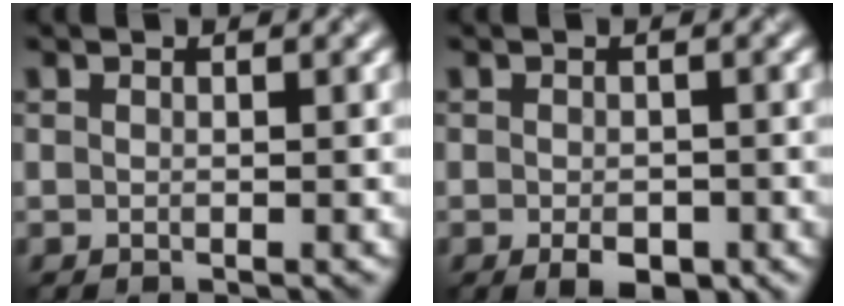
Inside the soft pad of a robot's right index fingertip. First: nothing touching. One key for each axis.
{"total": 2.4, "fx": -1.1, "fy": 1.2, "fz": 1.7, "tx": -0.027, "ty": -0.005, "tz": -0.015}